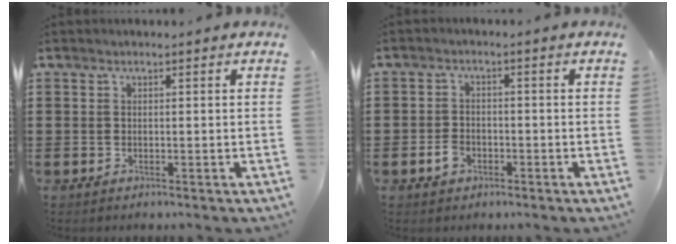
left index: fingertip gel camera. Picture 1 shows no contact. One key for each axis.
{"total": 2.6, "fx": -1.2, "fy": 1.7, "fz": 1.5, "tx": -0.036, "ty": -0.002, "tz": -0.025}